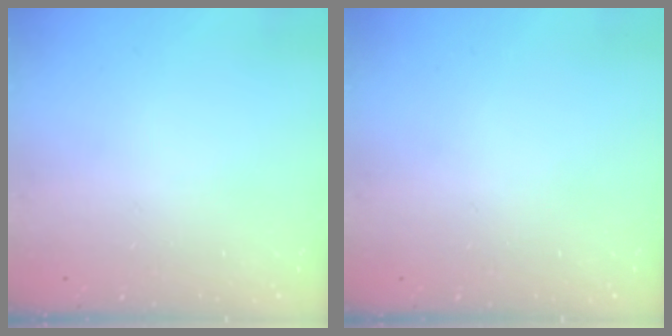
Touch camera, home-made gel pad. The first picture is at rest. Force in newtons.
{"total": 0.0}